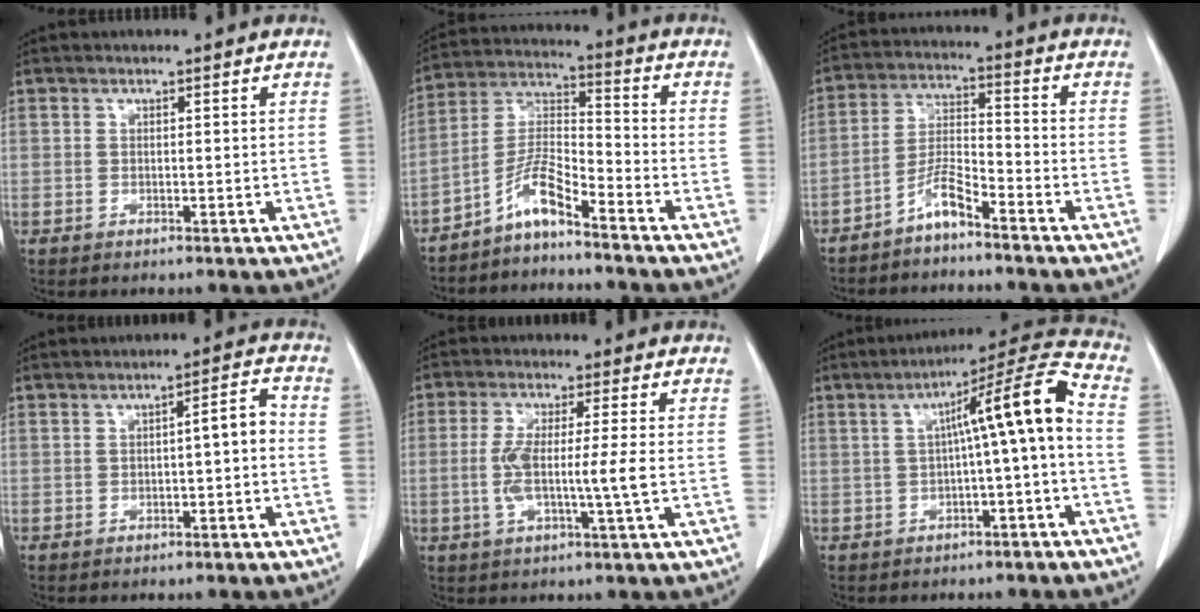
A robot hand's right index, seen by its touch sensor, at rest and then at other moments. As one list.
[{"total": 7.0, "force": [-5.3, 0.5, 4.5], "torque": [-0.100, 0.008, -0.103]}, {"total": 5.2, "force": [-4.2, 0.5, 3.1], "torque": [-0.068, -0.002, -0.082]}, {"total": 3.6, "force": [-0.7, 0.6, 3.5], "torque": [-0.045, 0.015, -0.010]}, {"total": 6.7, "force": [-1.0, -0.4, 6.6], "torque": [-0.131, -0.005, -0.018]}, {"total": 10.3, "force": [-0.7, 0.0, 10.3], "torque": [-0.149, 0.034, -0.012]}]